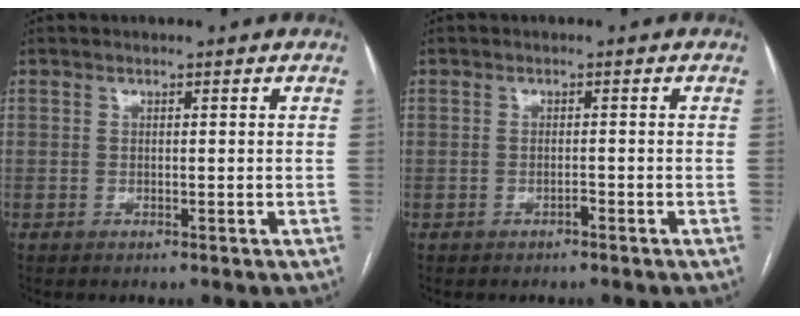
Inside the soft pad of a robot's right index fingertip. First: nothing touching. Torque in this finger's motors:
{"motor_torque": [0.12, 0.11, 0.10, 0.02]}